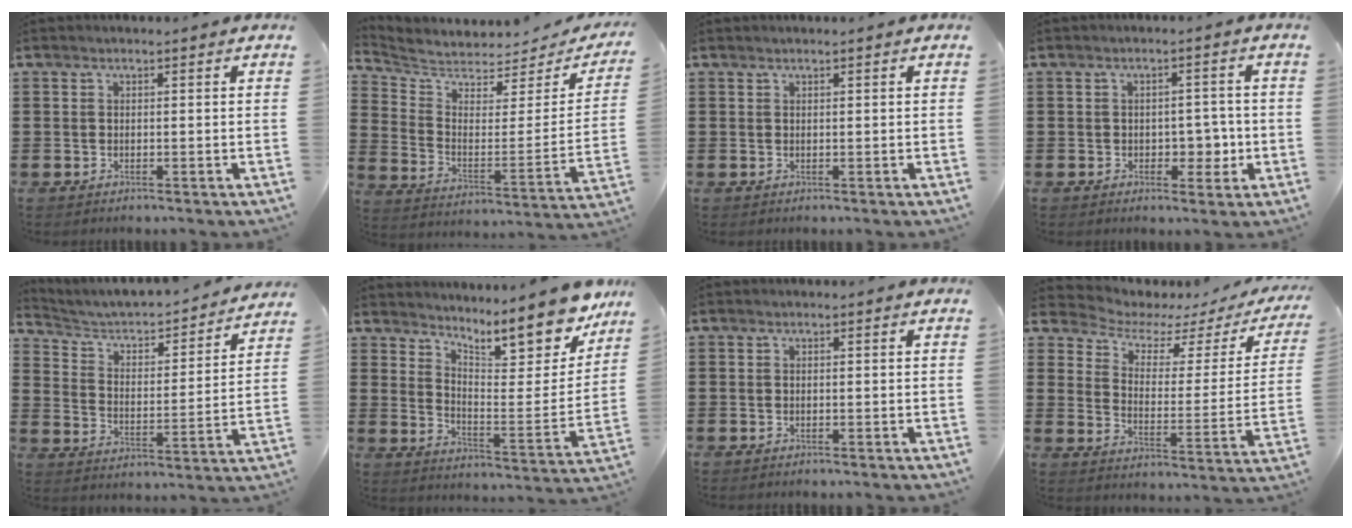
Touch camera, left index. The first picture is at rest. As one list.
[{"total": 4.1, "force": [3.9, 1.0, 0.7], "torque": [-0.043, -0.043, 0.062]}, {"total": 0.5, "force": [0.5, -0.1, 0.3], "torque": [-0.005, -0.002, 0.010]}, {"total": 3.8, "force": [-0.7, 2.6, 2.7], "torque": [-0.040, -0.001, -0.019]}, {"total": 3.5, "force": [3.0, 1.4, 1.0], "torque": [-0.041, -0.028, 0.040]}, {"total": 11.3, "force": [9.5, 2.3, 5.6], "torque": [-0.083, -0.077, 0.160]}, {"total": 0.0}, {"total": 3.5, "force": [2.6, 1.7, 1.7], "torque": [-0.045, -0.021, 0.034]}]